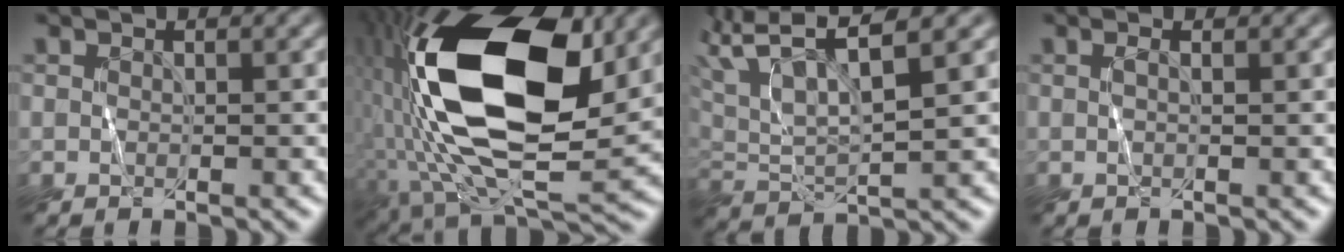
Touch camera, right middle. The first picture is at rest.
{"total": 19.2, "force": [2.2, 10.4, 16.0], "torque": [-0.328, -0.001, 0.020]}
{"total": 7.1, "force": [4.1, 1.4, 5.6], "torque": [-0.122, 0.024, 0.078]}
{"total": 0.6, "force": [0.1, -0.2, 0.6], "torque": [-0.016, 0.001, 0.002]}